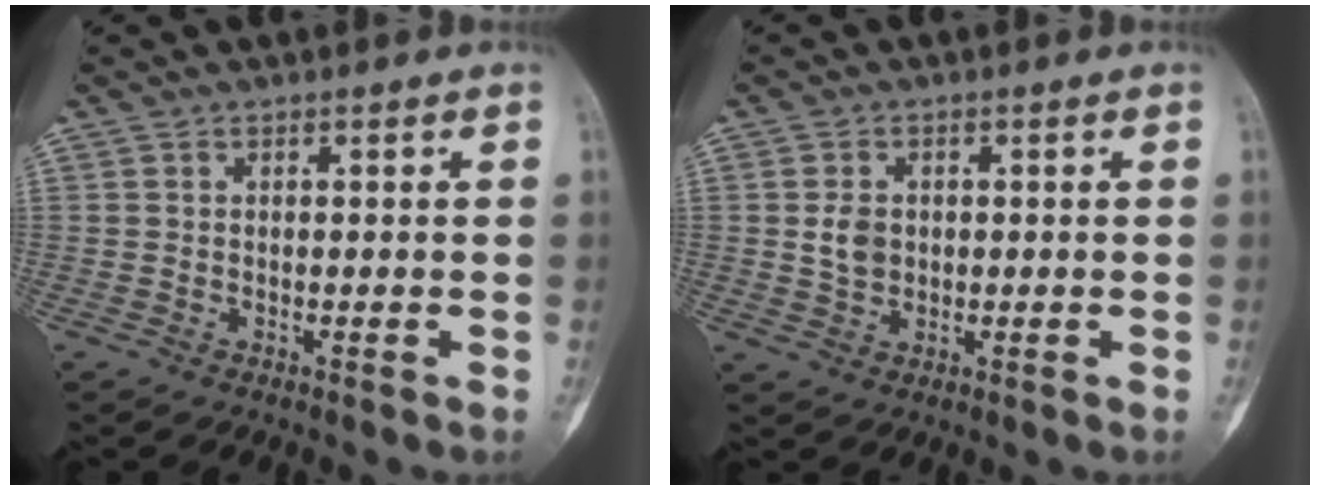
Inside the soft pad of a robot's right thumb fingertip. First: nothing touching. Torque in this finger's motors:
{"motor_torque": [0.01, 0.00, -0.04, 0.03, 0.00]}